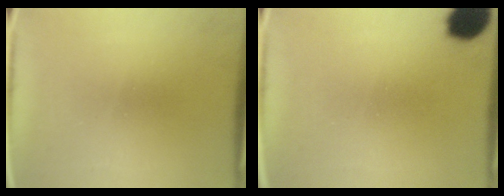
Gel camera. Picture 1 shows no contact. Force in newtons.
{"total": 9.1}